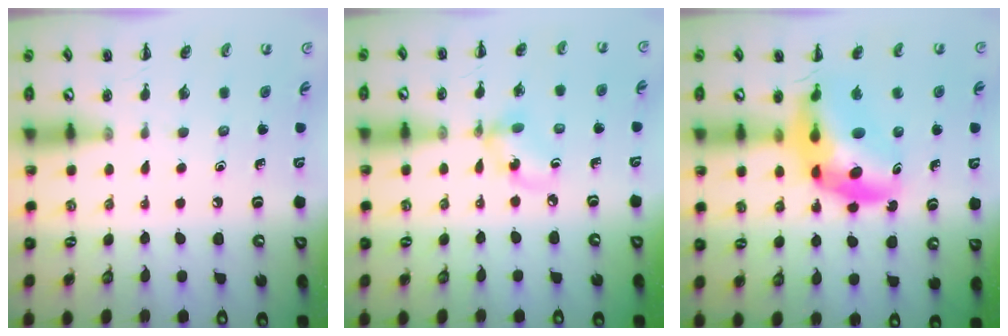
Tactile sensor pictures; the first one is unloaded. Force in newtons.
{"total": 5.6, "press": 5.6, "slide": 0.5}
{"total": 13.2, "press": 12.7, "slide": 3.7}